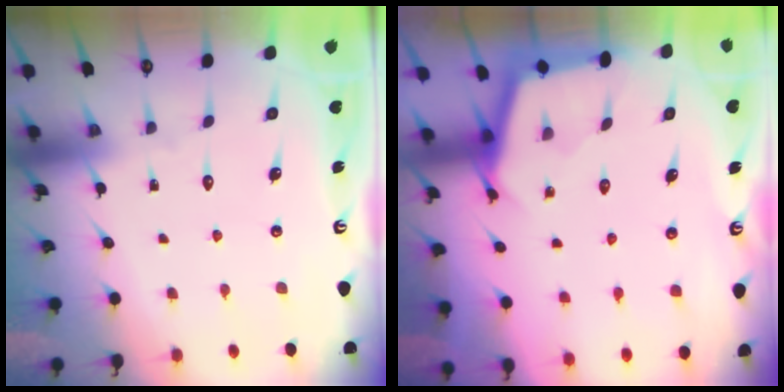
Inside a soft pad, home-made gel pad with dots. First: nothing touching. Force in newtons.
{"total": 2.5, "press": 2.5, "slide": 0.2}